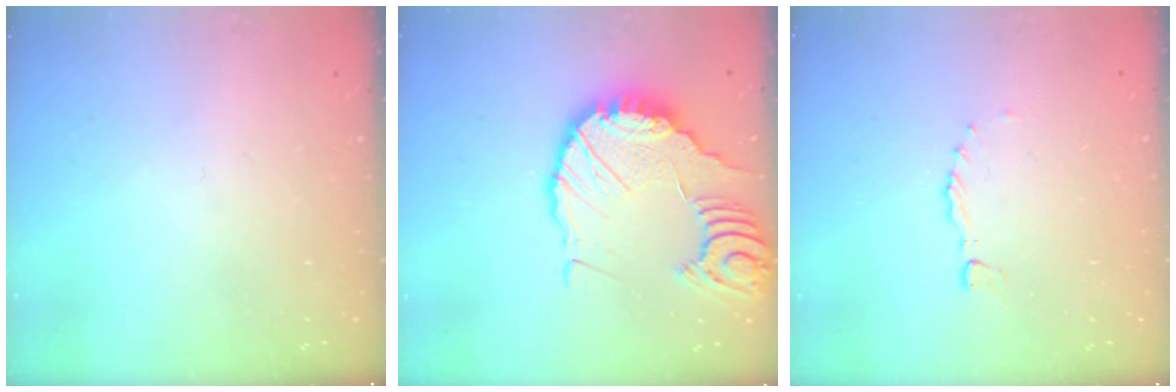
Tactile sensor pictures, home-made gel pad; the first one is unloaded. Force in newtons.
{"total": 14.1, "press": 14.0, "slide": 1.9}
{"total": 0.0}